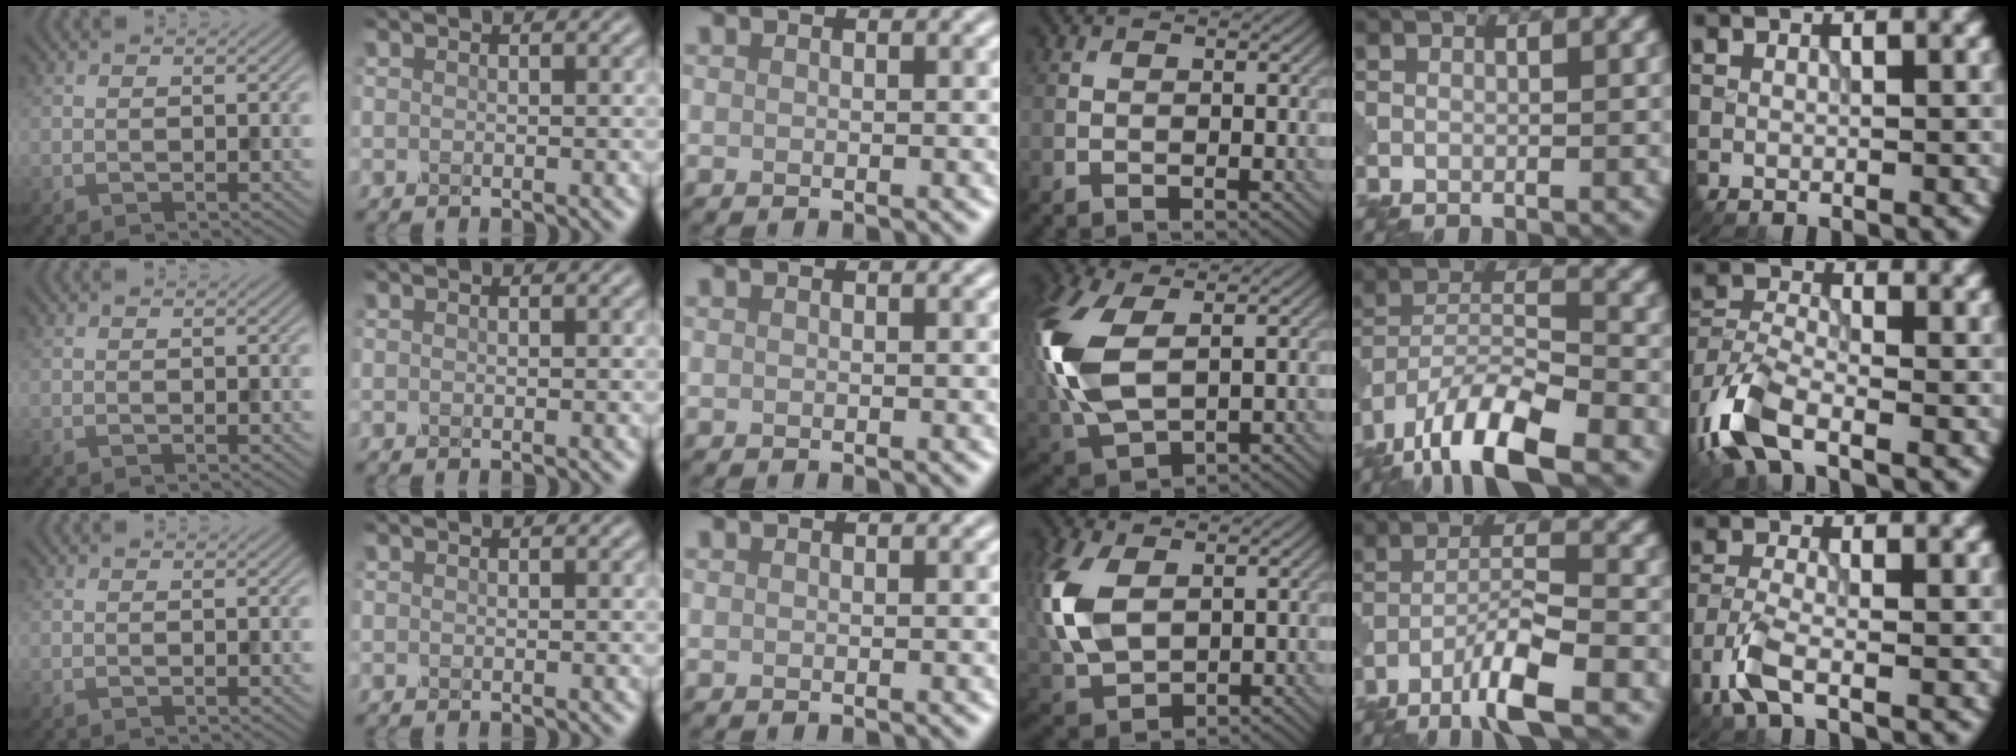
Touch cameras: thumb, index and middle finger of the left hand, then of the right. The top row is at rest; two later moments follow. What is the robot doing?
{"motion": "squeeze", "object": "clothespin"}